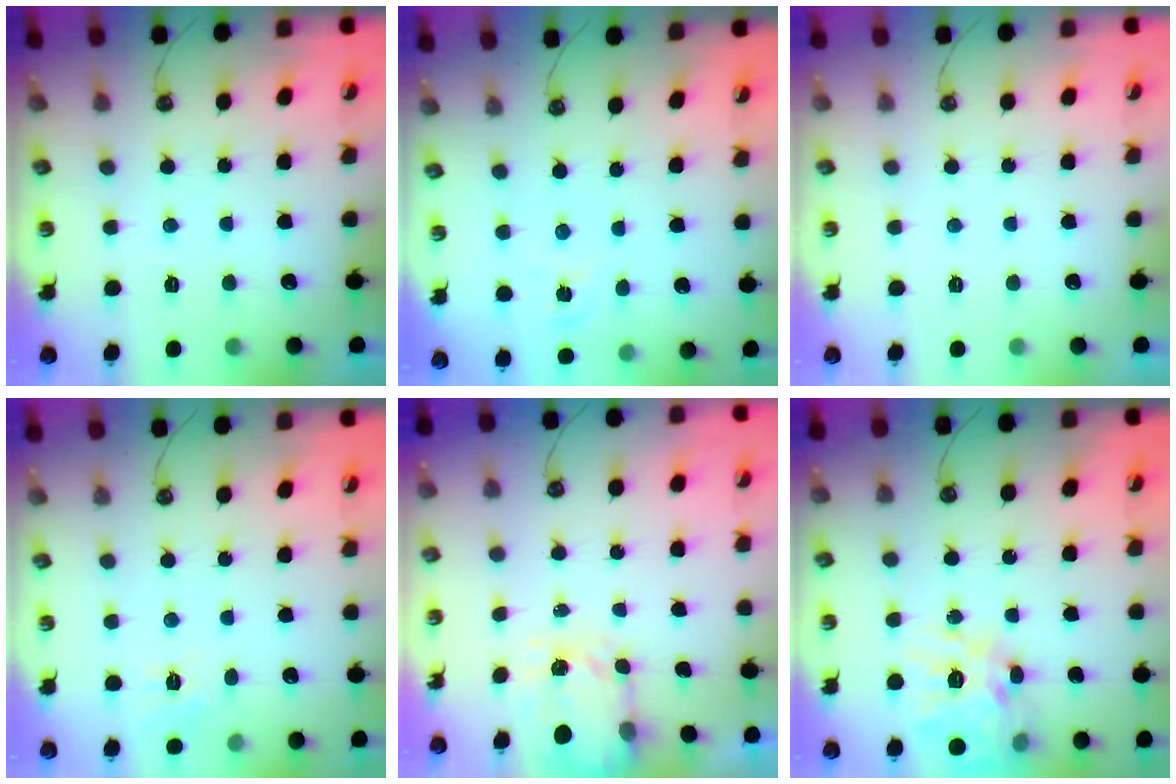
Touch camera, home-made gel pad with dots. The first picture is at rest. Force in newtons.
{"total": 1.6, "press": 1.5, "slide": 0.3}
{"total": 0.0}
{"total": 5.7, "press": 5.7, "slide": 0.5}
{"total": 3.5, "press": 3.5, "slide": 0.5}
{"total": 18.0, "press": 17.9, "slide": 1.7}